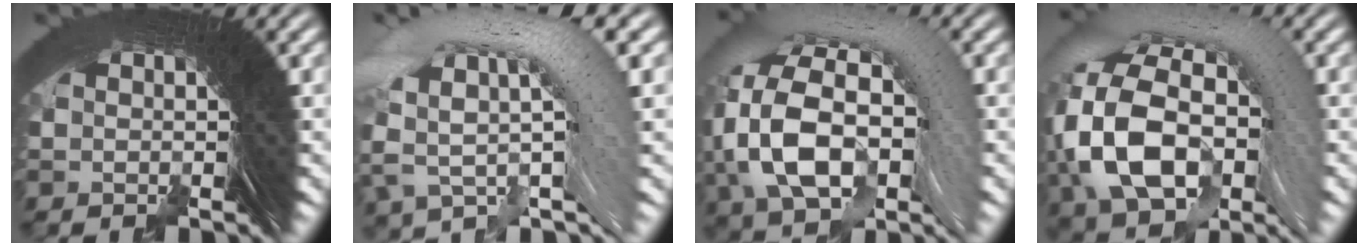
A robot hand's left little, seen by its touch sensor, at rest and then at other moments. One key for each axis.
{"total": 23.5, "fx": 3.2, "fy": -10.3, "fz": -20.8, "tx": 0.300, "ty": 0.097, "tz": 0.011}
{"total": 18.6, "fx": 1.1, "fy": -4.6, "fz": -18.0, "tx": 0.199, "ty": 0.034, "tz": -0.007}
{"total": 17.2, "fx": 0.5, "fy": -3.0, "fz": -17.0, "tx": 0.178, "ty": 0.030, "tz": -0.016}